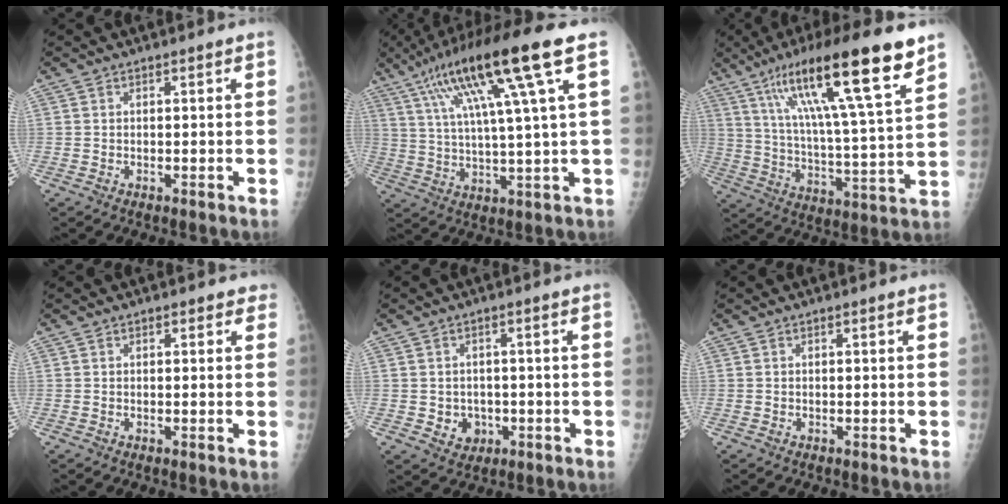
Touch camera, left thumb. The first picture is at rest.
{"total": 18.1, "force": [7.9, 0.9, 16.2], "torque": [-0.290, 0.002, 0.133]}
{"total": 23.0, "force": [13.4, 3.1, 18.4], "torque": [-0.297, -0.034, 0.227]}
{"total": 1.3, "force": [0.9, 0.9, 0.3], "torque": [0.016, -0.003, 0.004]}
{"total": 4.0, "force": [-0.8, 3.6, 1.6], "torque": [-0.004, 0.004, -0.002]}
{"total": 0.0}